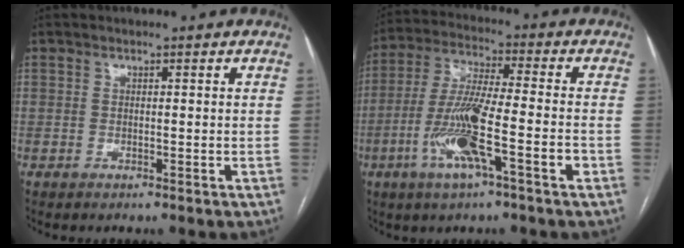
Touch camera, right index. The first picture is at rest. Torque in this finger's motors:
{"motor_torque": [1.66, -0.48, 0.90, 0.21]}